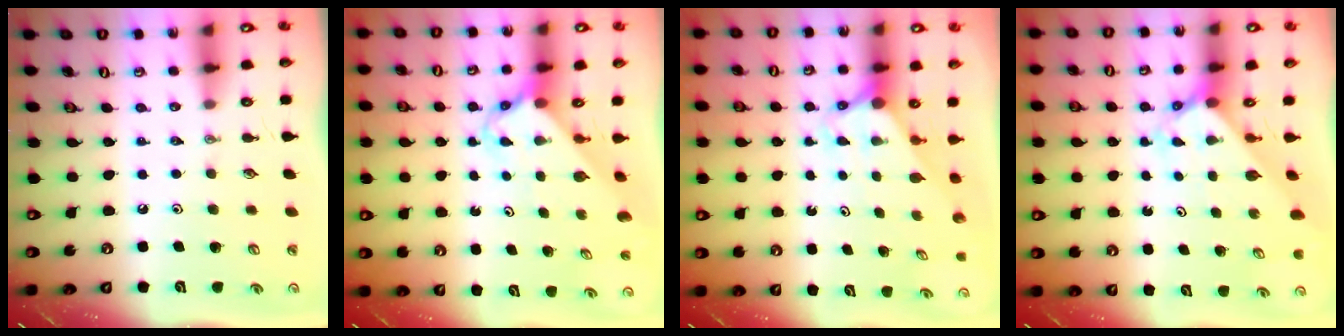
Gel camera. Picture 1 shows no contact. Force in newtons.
{"total": 2.5, "press": 2.5, "slide": 0.2}
{"total": 2.9, "press": 2.9, "slide": 0.0}
{"total": 2.1, "press": 2.1, "slide": 0.1}